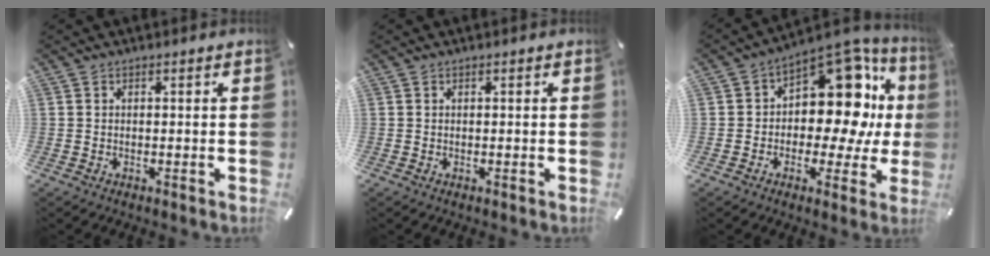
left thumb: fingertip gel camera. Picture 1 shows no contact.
{"total": 0.0}
{"total": 16.3, "force": [4.1, 10.6, 11.7], "torque": [-0.144, -0.044, 0.067]}